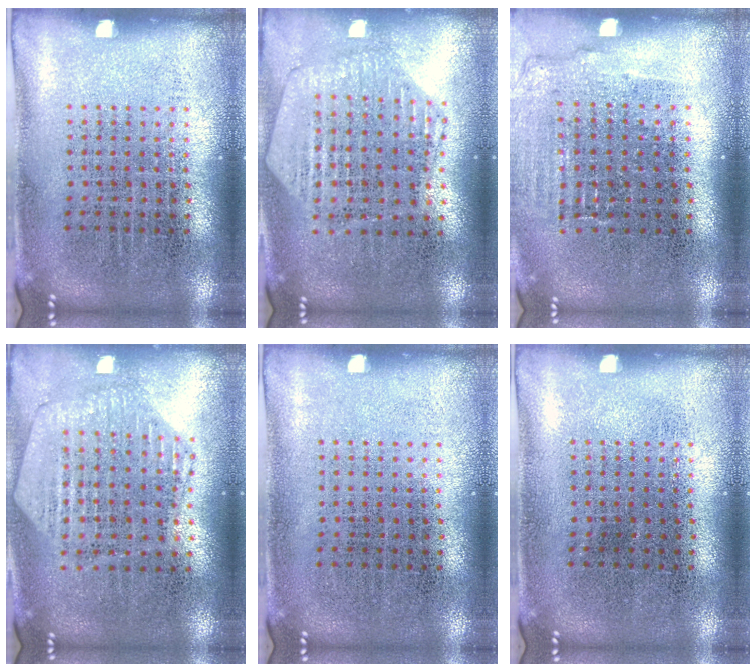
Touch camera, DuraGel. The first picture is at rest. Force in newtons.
{"total": 1.2, "press": 1.2, "slide": 0.2}
{"total": 1.1, "press": 1.1, "slide": 0.4}
{"total": 1.2, "press": 1.2, "slide": 0.1}
{"total": 0.0}
{"total": 0.0}